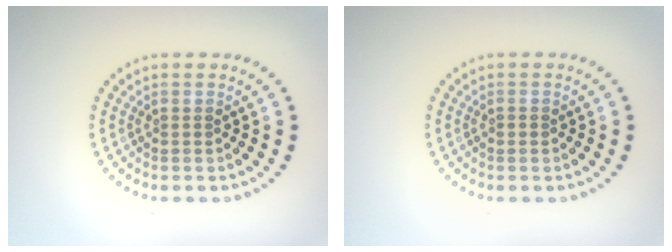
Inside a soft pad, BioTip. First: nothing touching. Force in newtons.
{"total": 0.7, "press": 0.7, "slide": 0.1}